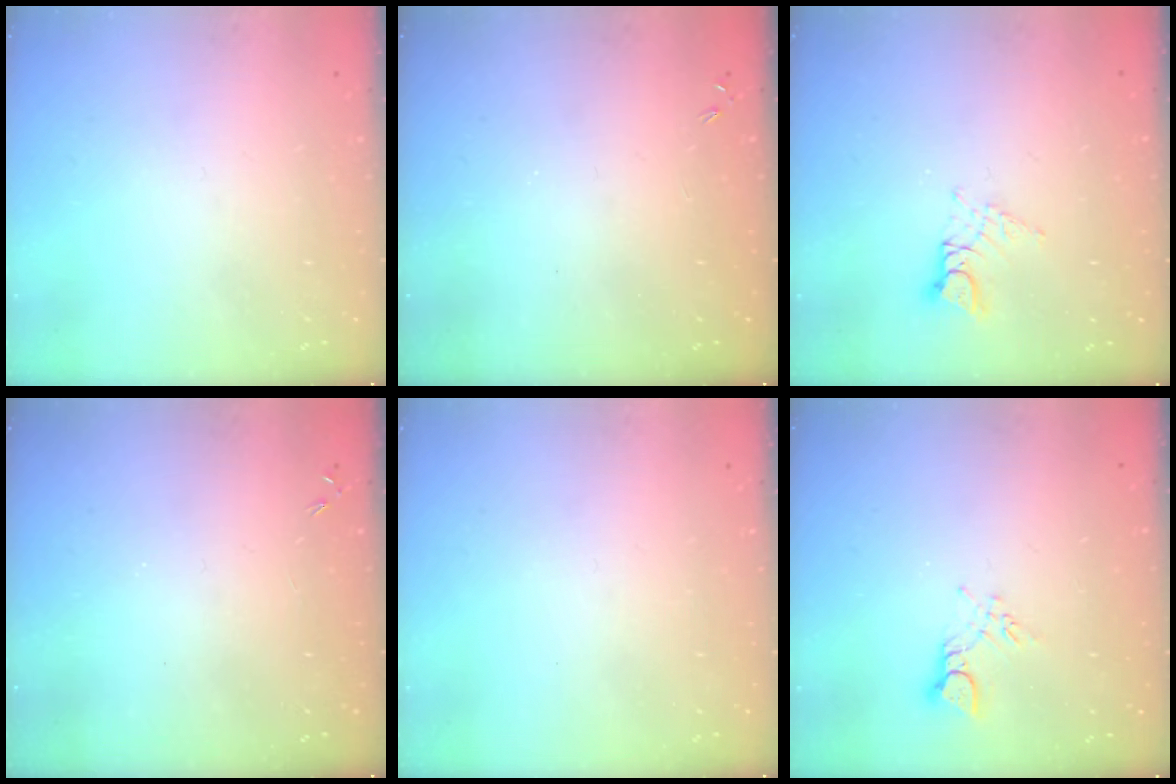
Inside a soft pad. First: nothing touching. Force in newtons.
{"total": 0.0}
{"total": 4.9, "press": 4.9, "slide": 0.4}
{"total": 0.0}
{"total": 0.0}
{"total": 2.6, "press": 2.6, "slide": 0.4}